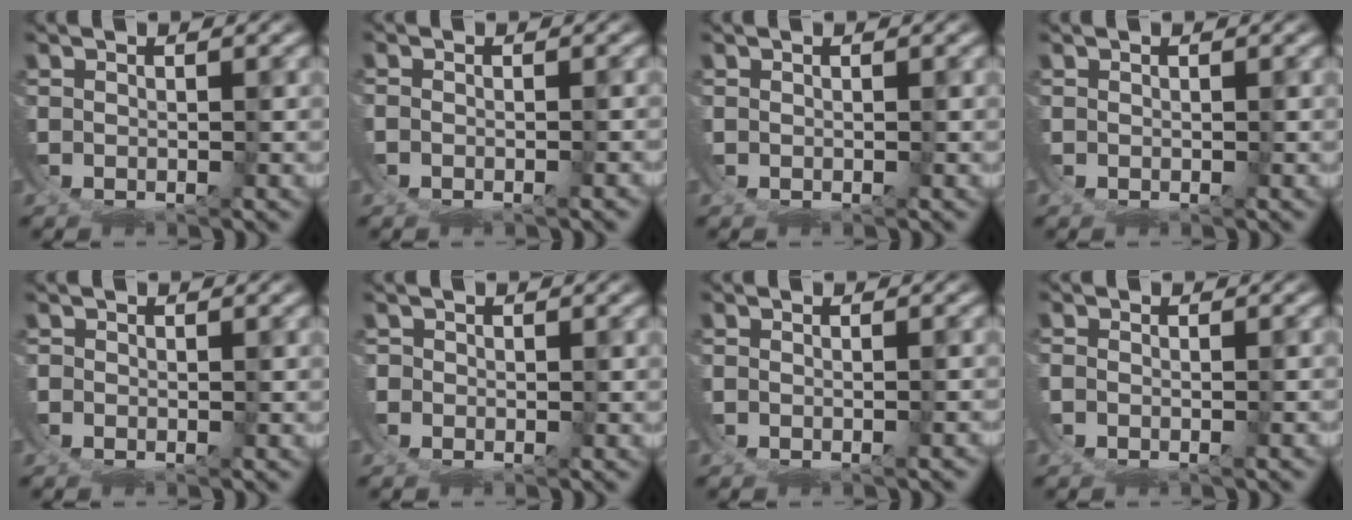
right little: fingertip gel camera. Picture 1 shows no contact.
{"total": 1.2, "force": [-1.1, 0.4, 0.4], "torque": [-0.010, -0.005, -0.016]}
{"total": 0.0}
{"total": 0.0}
{"total": 1.0, "force": [-0.6, 0.7, 0.0], "torque": [-0.006, -0.008, -0.009]}
{"total": 1.2, "force": [-0.5, 1.1, -0.2], "torque": [-0.005, -0.008, -0.007]}
{"total": 1.0, "force": [-1.0, 0.1, 0.3], "torque": [-0.006, -0.003, -0.014]}
{"total": 1.6, "force": [-1.3, 0.8, 0.6], "torque": [-0.016, -0.008, -0.018]}